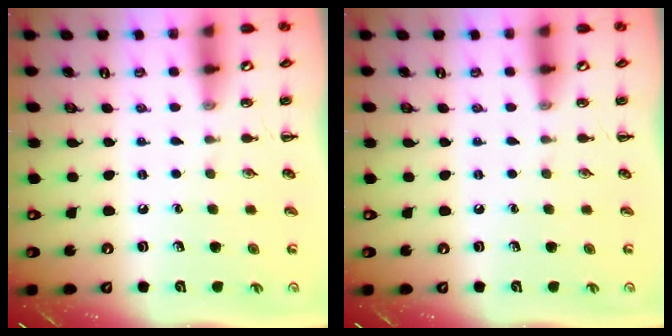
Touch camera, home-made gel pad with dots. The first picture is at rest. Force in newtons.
{"total": 0.0}